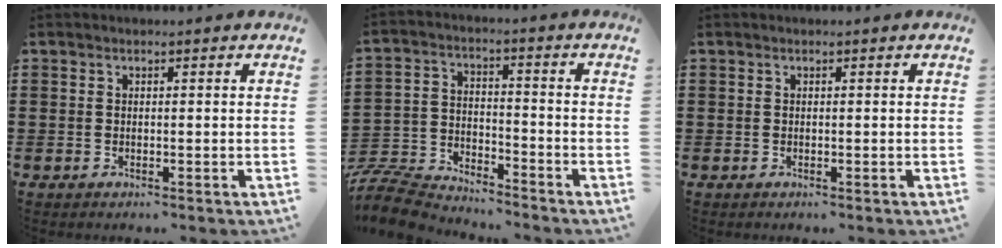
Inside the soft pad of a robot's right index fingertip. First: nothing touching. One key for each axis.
{"total": 8.1, "fx": -7.9, "fy": 1.4, "fz": 1.1, "tx": -0.041, "ty": 0.009, "tz": -0.161}
{"total": 0.0}